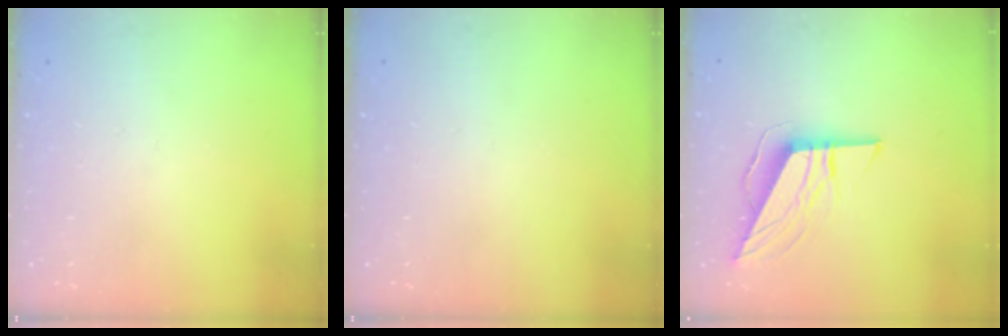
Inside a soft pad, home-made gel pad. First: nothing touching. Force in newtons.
{"total": 0.0}
{"total": 9.4, "press": 9.4, "slide": 0.6}